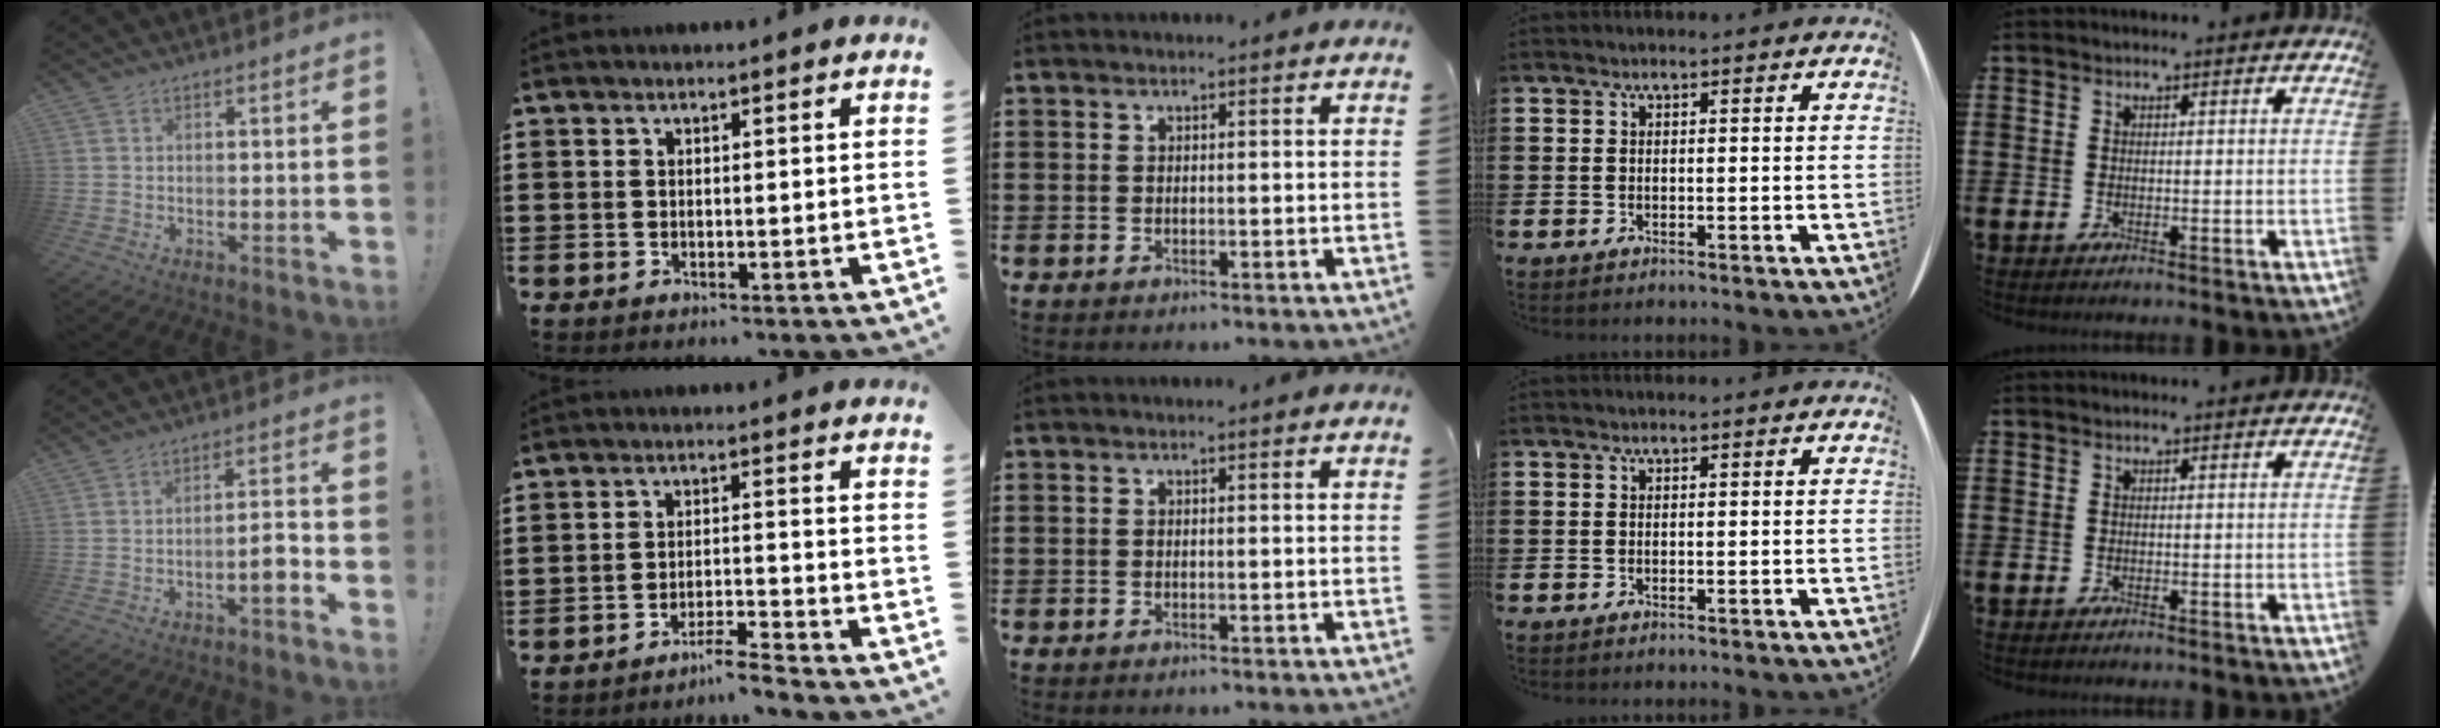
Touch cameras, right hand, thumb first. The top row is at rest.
{"thumb": {"total": 6.2, "force": [-3.3, 1.1, 5.1], "torque": [-0.076, 0.014, -0.055]}, "index": {"total": 3.8, "force": [-3.6, -0.5, 1.0], "torque": [-0.020, -0.003, -0.073]}}